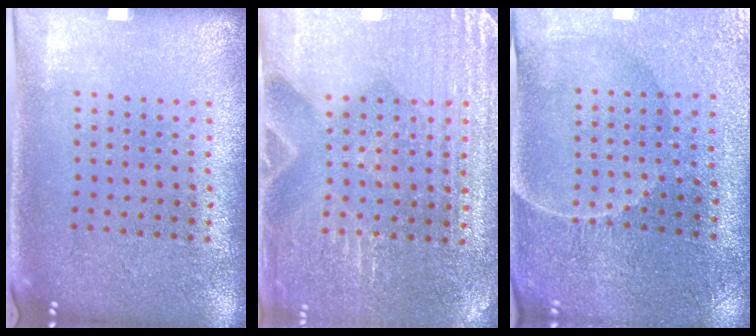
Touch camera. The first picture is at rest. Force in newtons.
{"total": 3.3, "press": 3.3, "slide": 0.5}
{"total": 1.0, "press": 0.9, "slide": 0.3}